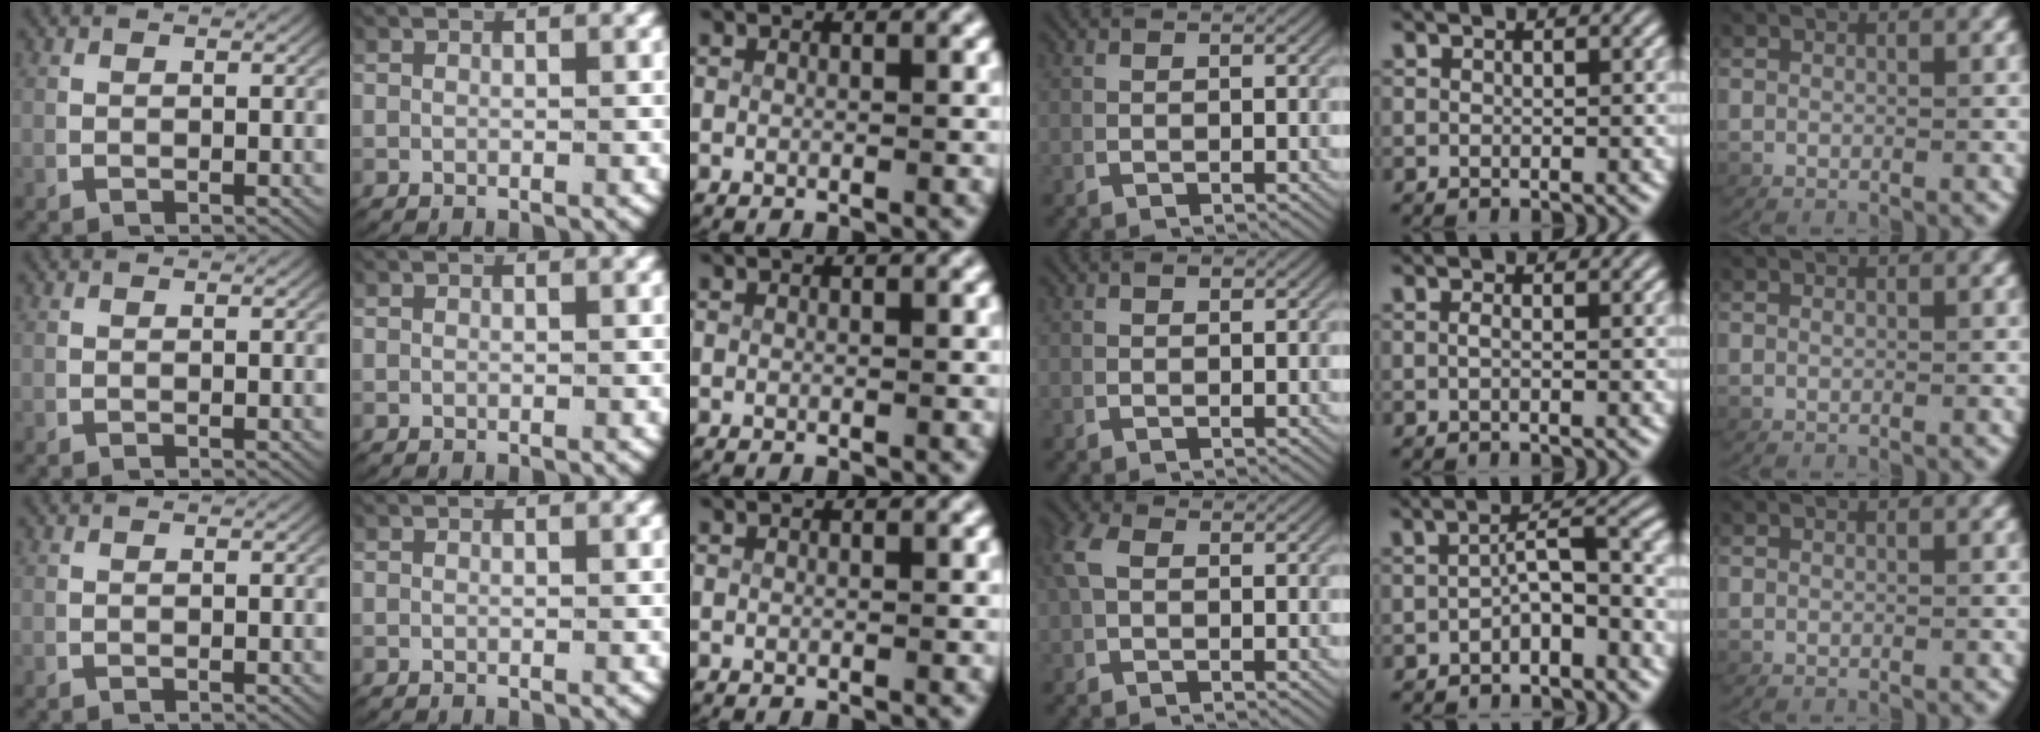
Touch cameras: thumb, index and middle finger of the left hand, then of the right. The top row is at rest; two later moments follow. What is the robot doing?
{"motion": "lift_and_place", "object": "card"}